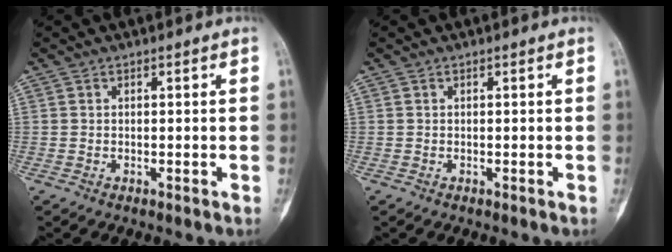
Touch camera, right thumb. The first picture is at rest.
{"total": 0.0}